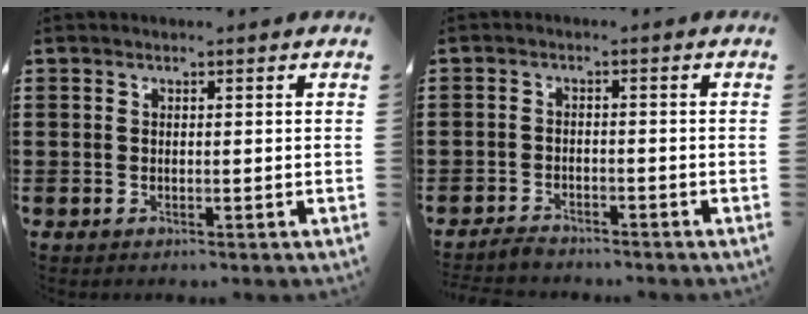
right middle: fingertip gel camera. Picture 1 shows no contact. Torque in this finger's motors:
{"motor_torque": [0.30, 0.29, 0.00, 0.03]}